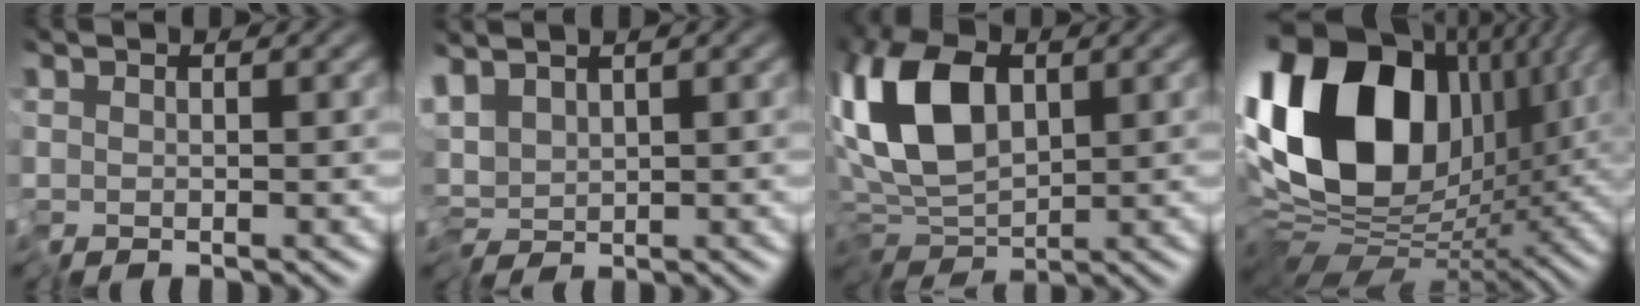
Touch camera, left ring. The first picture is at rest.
{"total": 2.6, "force": [0.3, 1.0, 2.4], "torque": [-0.042, 0.007, -0.001]}
{"total": 9.8, "force": [0.9, 5.5, 8.1], "torque": [-0.173, 0.005, 0.001]}
{"total": 18.3, "force": [4.0, 12.3, 12.9], "torque": [-0.274, 0.022, 0.060]}